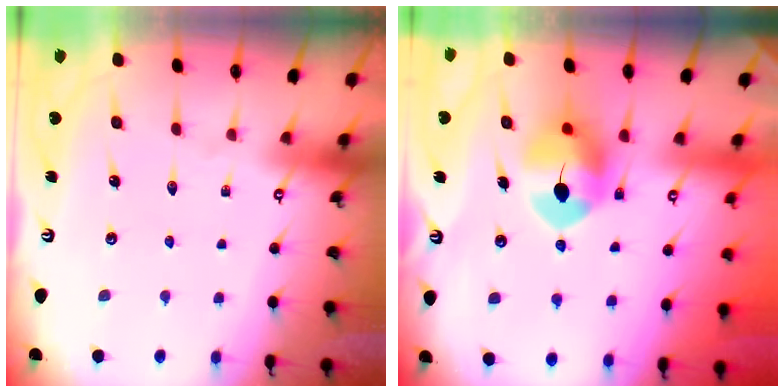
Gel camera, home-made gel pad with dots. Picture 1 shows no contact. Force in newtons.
{"total": 8.7, "press": 8.6, "slide": 1.2}